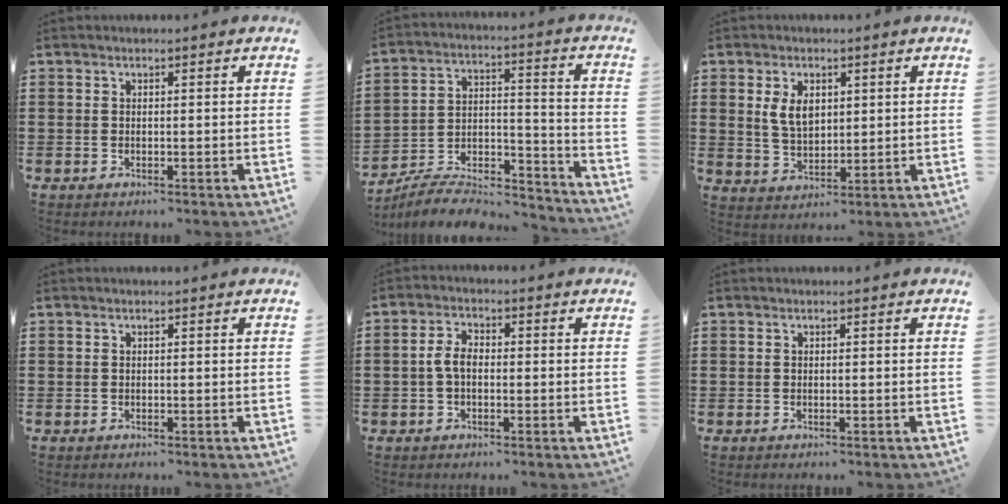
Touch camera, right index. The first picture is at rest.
{"total": 7.4, "force": [-6.8, 2.2, 2.0], "torque": [-0.035, 0.011, -0.132]}
{"total": 5.0, "force": [1.5, 3.1, 3.7], "torque": [-0.072, 0.008, 0.025]}
{"total": 0.0}
{"total": 3.6, "force": [-0.4, 2.0, 3.0], "torque": [-0.071, 0.001, -0.013]}
{"total": 0.0}